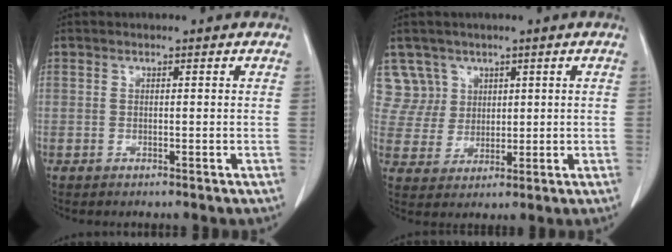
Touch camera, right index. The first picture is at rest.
{"total": 7.2, "force": [3.5, 6.3, -0.1], "torque": [0.004, 0.023, 0.080]}